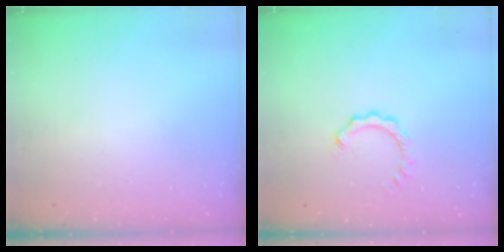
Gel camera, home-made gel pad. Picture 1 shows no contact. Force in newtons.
{"total": 4.4, "press": 4.4, "slide": 0.2}